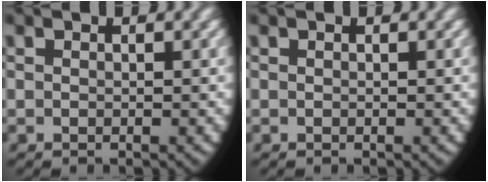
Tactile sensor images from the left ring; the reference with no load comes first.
{"total": 0.0}